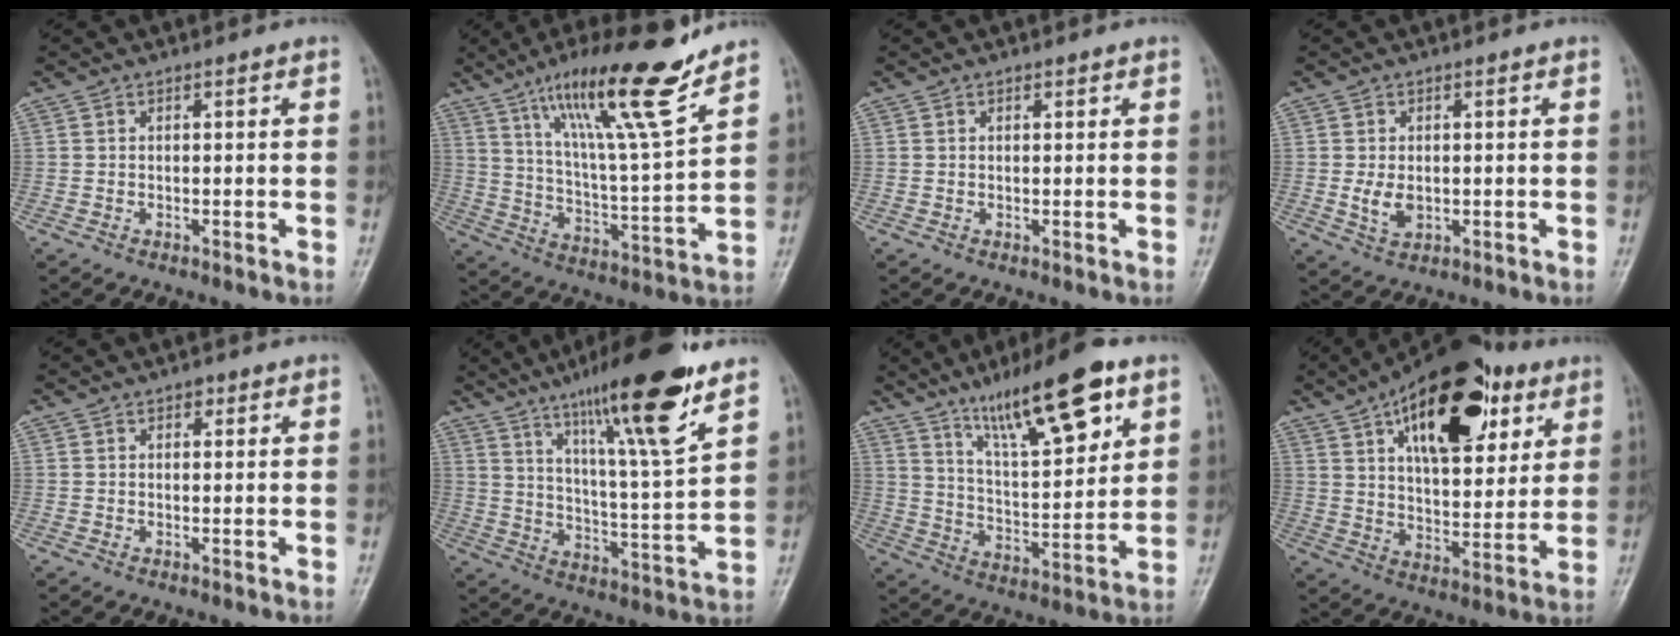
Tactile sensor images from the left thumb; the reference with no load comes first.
{"total": 19.6, "force": [13.4, 1.9, 14.1], "torque": [-0.217, -0.071, 0.227]}
{"total": 0.8, "force": [0.5, 0.5, 0.5], "torque": [-0.003, -0.001, 0.004]}
{"total": 4.0, "force": [-0.3, 2.7, 2.9], "torque": [-0.048, -0.007, 0.002]}
{"total": 1.4, "force": [0.7, 0.9, 0.8], "torque": [-0.001, 0.000, 0.006]}
{"total": 19.7, "force": [12.5, 2.4, 15.1], "torque": [-0.225, -0.057, 0.203]}
{"total": 18.2, "force": [10.5, 4.8, 14.1], "torque": [-0.207, -0.045, 0.183]}
{"total": 24.8, "force": [11.7, 12.0, 18.3], "torque": [-0.246, -0.020, 0.187]}